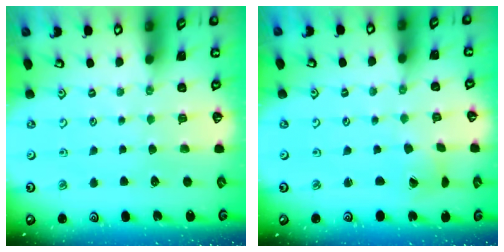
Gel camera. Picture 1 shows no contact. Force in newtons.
{"total": 1.0, "press": 1.0, "slide": 0.1}